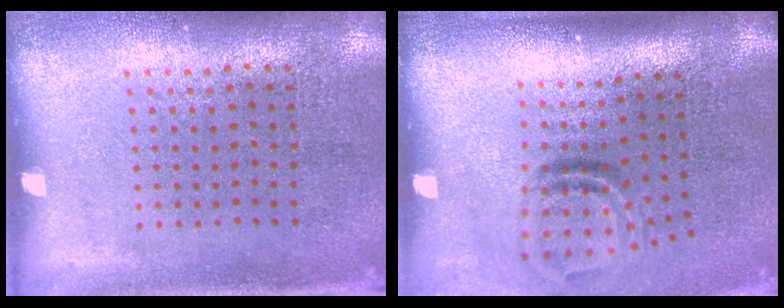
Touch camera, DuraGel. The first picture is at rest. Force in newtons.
{"total": 1.9, "press": 1.1, "slide": 1.5}